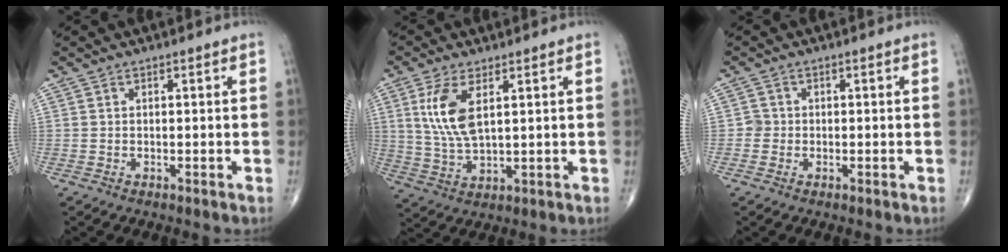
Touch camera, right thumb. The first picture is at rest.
{"total": 8.9, "force": [2.9, 3.7, 7.5], "torque": [-0.162, -0.014, 0.064]}
{"total": 1.5, "force": [-0.4, 1.5, 0.1], "torque": [0.010, 0.007, -0.011]}